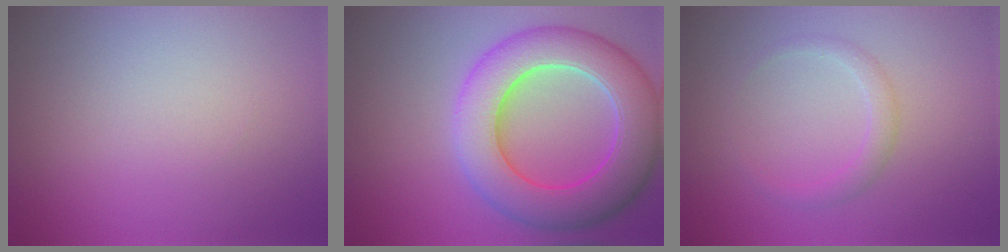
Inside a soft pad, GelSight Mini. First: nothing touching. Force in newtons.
{"total": 9.5, "press": 9.5, "slide": 0.5}
{"total": 1.5, "press": 1.5, "slide": 0.2}